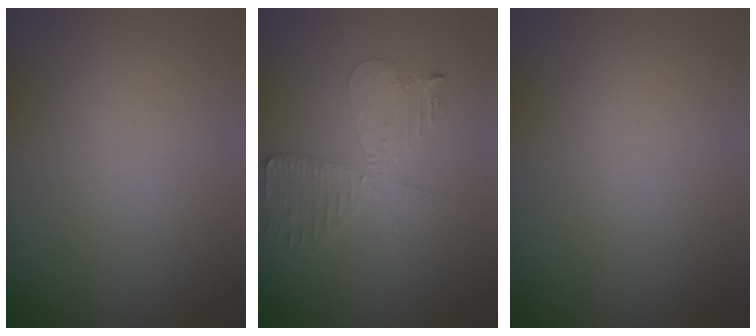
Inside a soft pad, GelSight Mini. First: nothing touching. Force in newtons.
{"total": 3.7, "press": 3.6, "slide": 0.6}
{"total": 0.0}